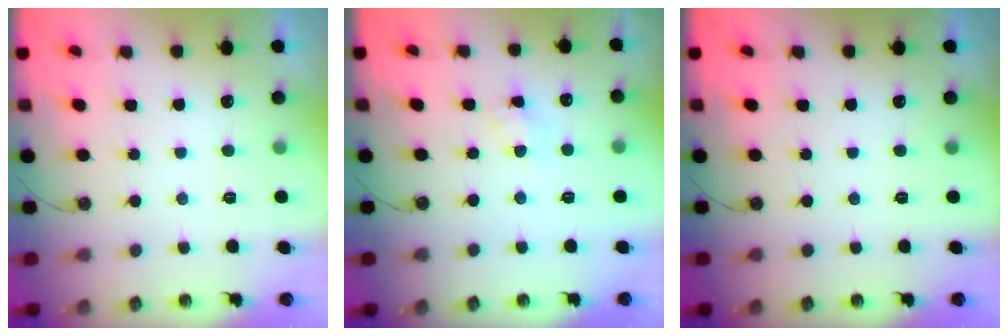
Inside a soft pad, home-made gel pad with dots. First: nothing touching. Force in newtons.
{"total": 4.8, "press": 4.7, "slide": 0.7}
{"total": 0.0}